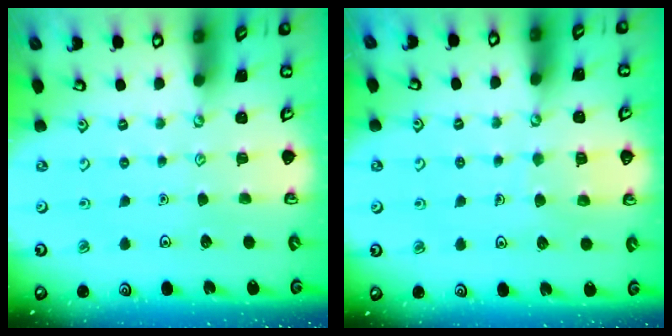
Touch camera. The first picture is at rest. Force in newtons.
{"total": 6.7, "press": 6.7, "slide": 0.4}